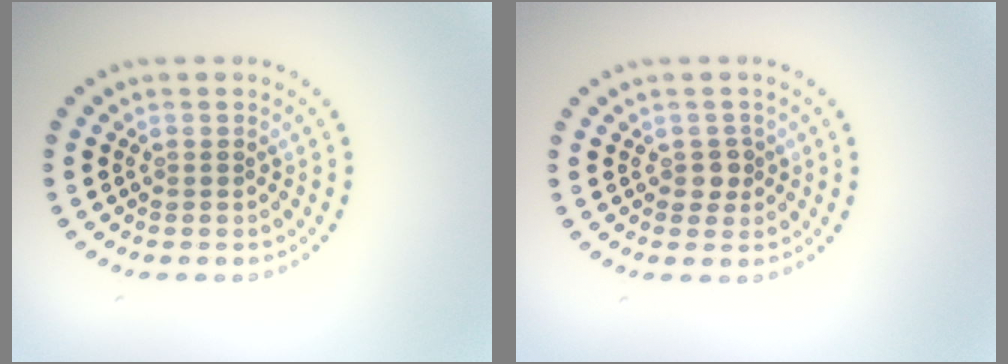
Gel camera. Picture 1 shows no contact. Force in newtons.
{"total": 1.4, "press": 1.1, "slide": 0.8}